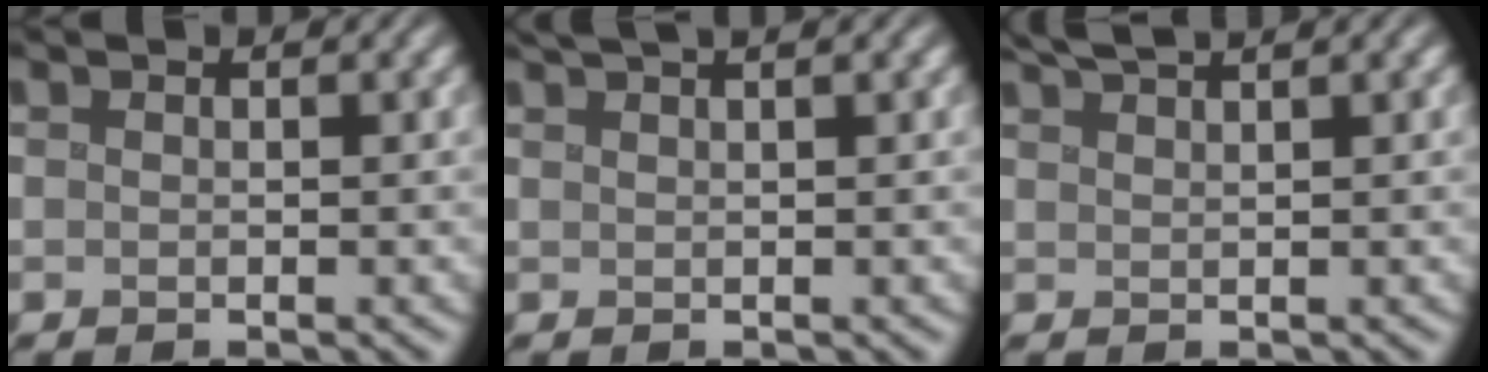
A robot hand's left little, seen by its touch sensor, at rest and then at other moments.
{"total": 5.0, "force": [3.6, 1.6, 3.1], "torque": [-0.021, 0.036, 0.026]}
{"total": 3.1, "force": [2.6, 0.3, 1.6], "torque": [-0.017, 0.015, 0.037]}